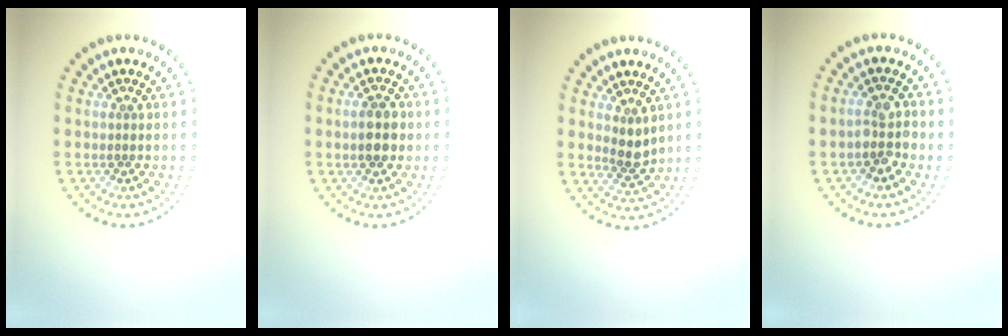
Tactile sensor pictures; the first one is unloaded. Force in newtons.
{"total": 2.7, "press": 2.7, "slide": 0.1}
{"total": 1.8, "press": 1.6, "slide": 0.9}
{"total": 2.4, "press": 2.2, "slide": 0.9}